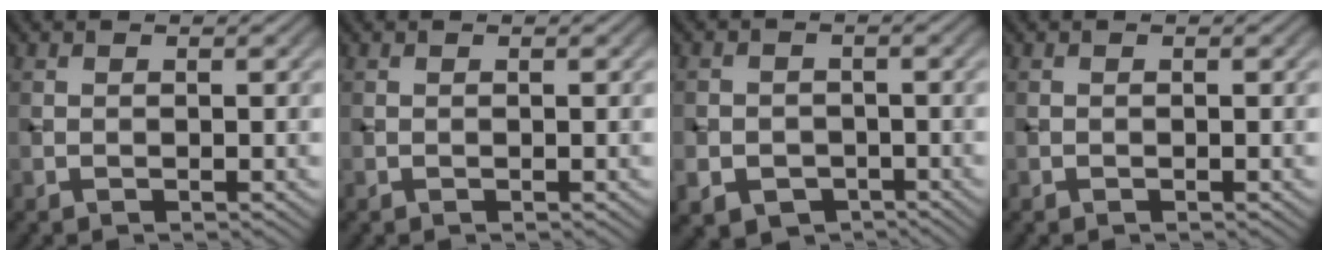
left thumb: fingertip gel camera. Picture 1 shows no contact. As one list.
[{"total": 0.0}, {"total": 4.5, "force": [-2.0, 3.9, 1.3], "torque": [-0.028, -0.014, -0.040]}, {"total": 0.0}]